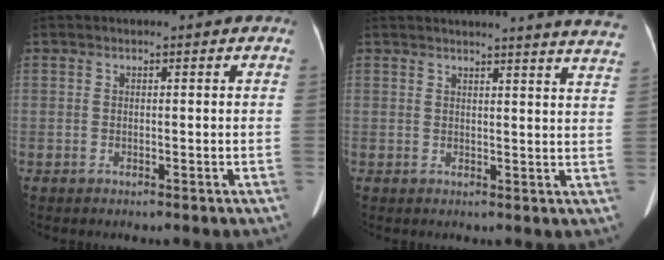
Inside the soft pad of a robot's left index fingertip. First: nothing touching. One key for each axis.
{"total": 17.4, "fx": 16.6, "fy": -0.3, "fz": 5.0, "tx": -0.062, "ty": -0.073, "tz": 0.171}